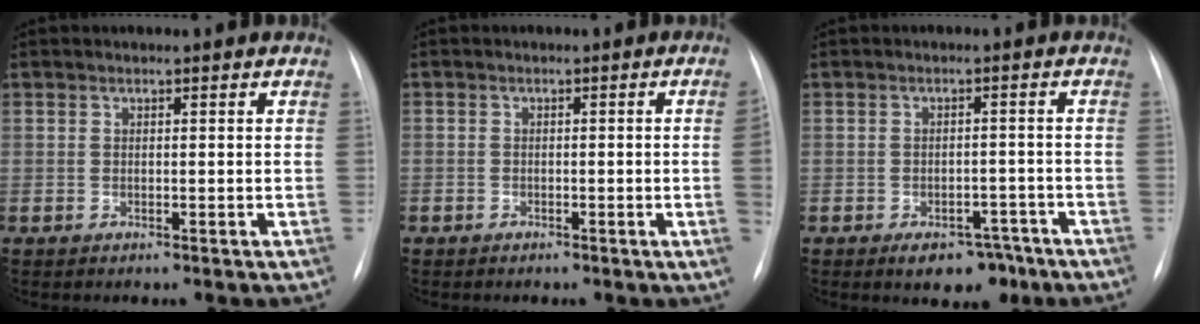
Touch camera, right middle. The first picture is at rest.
{"total": 2.3, "force": [-0.6, -0.5, 2.2], "torque": [-0.031, 0.003, -0.010]}
{"total": 5.8, "force": [-4.0, 3.2, 2.8], "torque": [-0.029, 0.012, -0.049]}